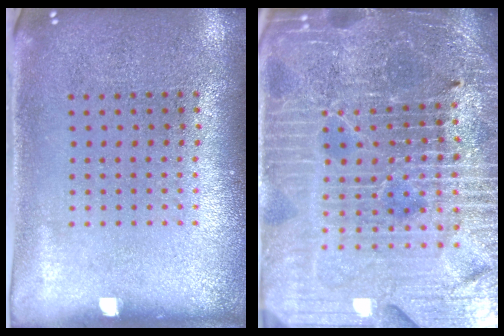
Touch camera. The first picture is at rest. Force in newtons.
{"total": 5.9, "press": 5.3, "slide": 2.4}